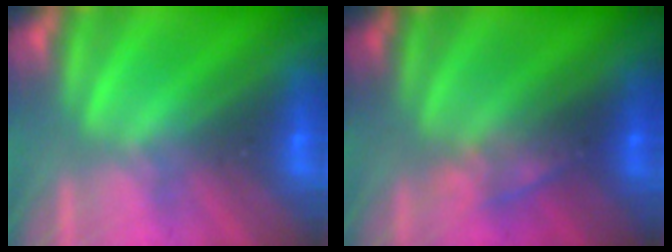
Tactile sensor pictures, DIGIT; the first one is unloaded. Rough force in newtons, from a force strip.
{"total": 2.4}